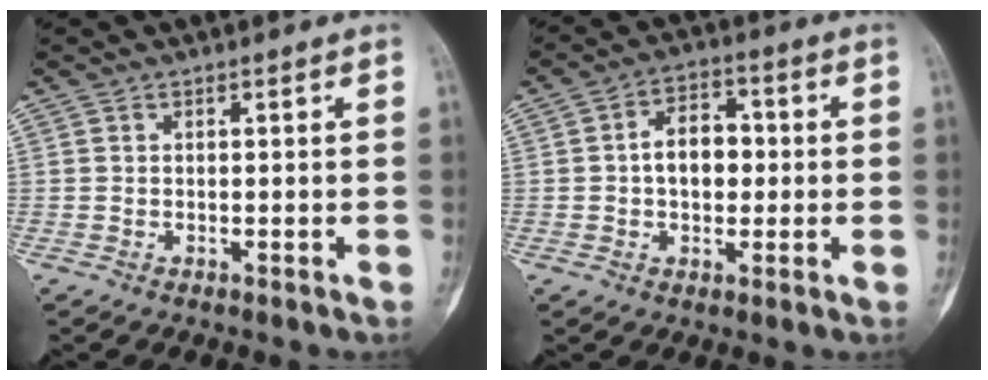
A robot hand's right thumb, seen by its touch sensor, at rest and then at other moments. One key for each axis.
{"total": 8.1, "fx": 0.1, "fy": 5.5, "fz": 6.0, "tx": -0.071, "ty": 0.019, "tz": -0.005}